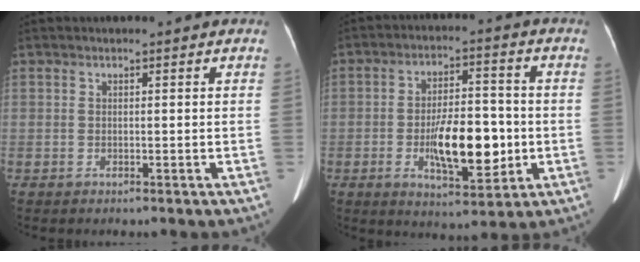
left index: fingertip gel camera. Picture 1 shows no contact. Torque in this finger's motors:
{"motor_torque": [0.56, -0.01, 0.29, 0.08]}